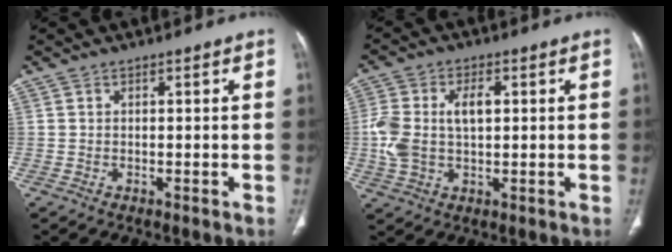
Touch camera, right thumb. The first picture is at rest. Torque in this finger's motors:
{"motor_torque": [0.00, 1.27, 1.32, 0.53, 0.11]}